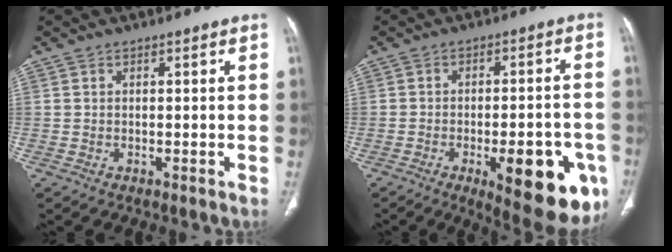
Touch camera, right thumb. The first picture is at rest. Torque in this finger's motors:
{"motor_torque": [2.38, 2.62, 1.69, -0.77, 0.24]}